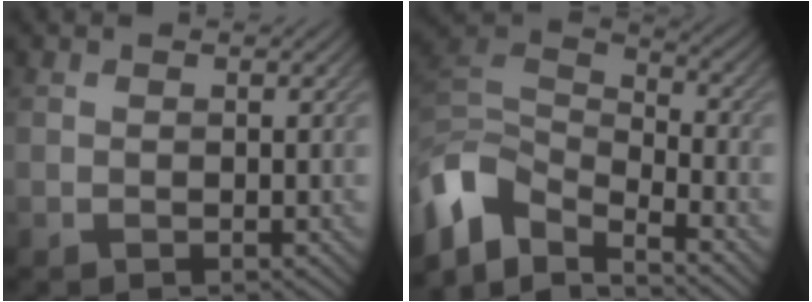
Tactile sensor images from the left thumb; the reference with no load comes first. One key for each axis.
{"total": 9.3, "fx": -5.6, "fy": 5.0, "fz": 5.6, "tx": -0.136, "ty": -0.011, "tz": -0.117}